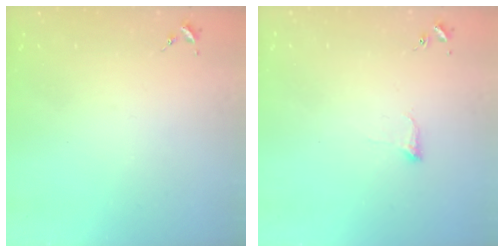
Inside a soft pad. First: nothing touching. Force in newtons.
{"total": 4.5, "press": 4.5, "slide": 0.6}